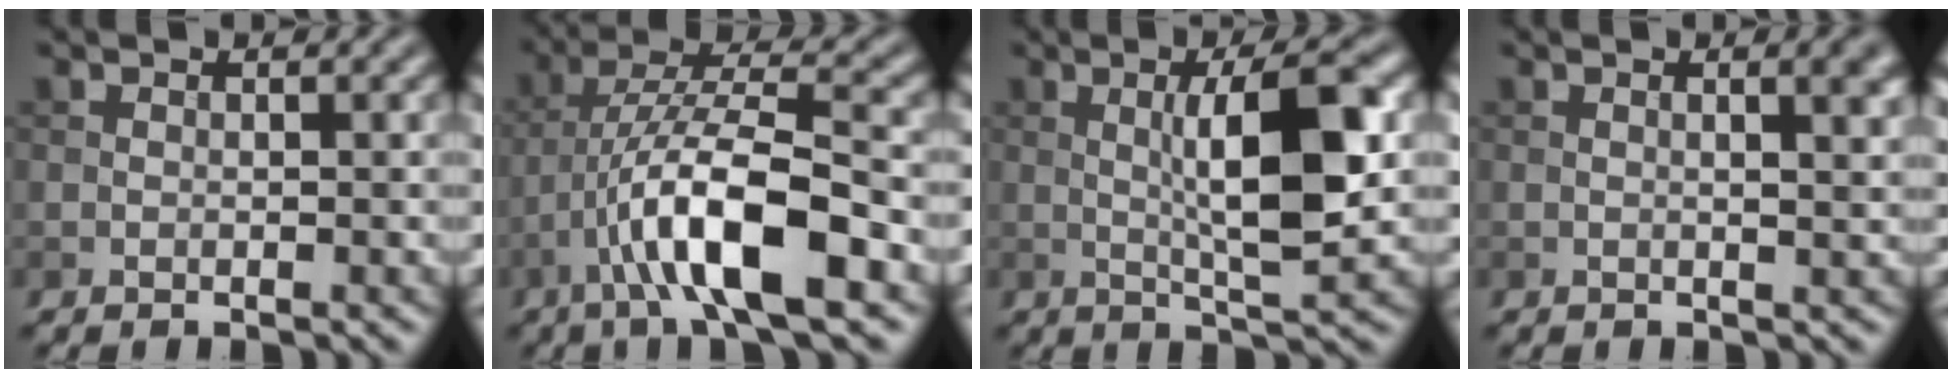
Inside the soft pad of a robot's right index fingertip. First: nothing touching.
{"total": 9.7, "force": [-4.2, 2.3, 8.4], "torque": [-0.147, 0.017, -0.079]}
{"total": 7.7, "force": [0.6, 1.7, 7.5], "torque": [-0.116, 0.005, 0.009]}
{"total": 4.1, "force": [1.0, 1.6, 3.6], "torque": [-0.026, 0.018, 0.001]}